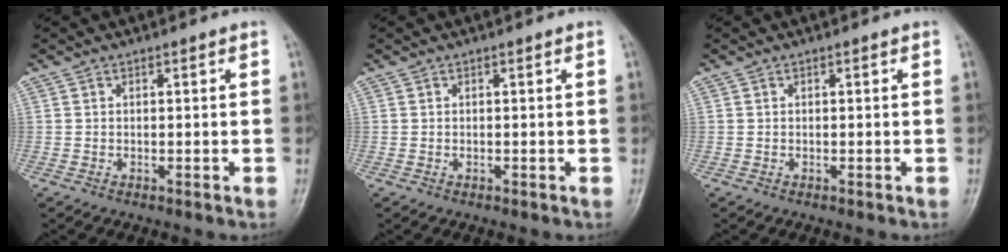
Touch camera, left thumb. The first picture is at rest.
{"total": 0.0}
{"total": 0.0}